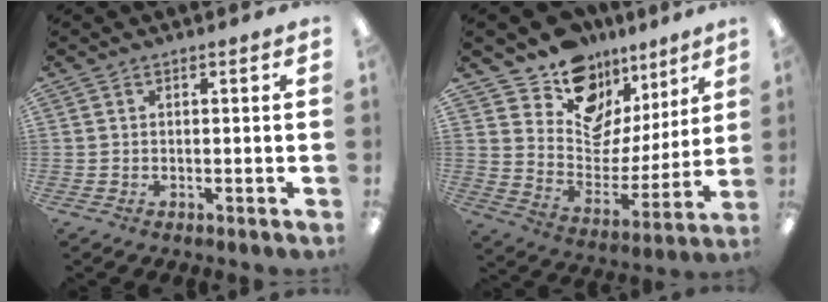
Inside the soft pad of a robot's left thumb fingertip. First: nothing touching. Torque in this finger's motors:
{"motor_torque": [0.16, 0.33, 1.26, -1.51, 0.05]}